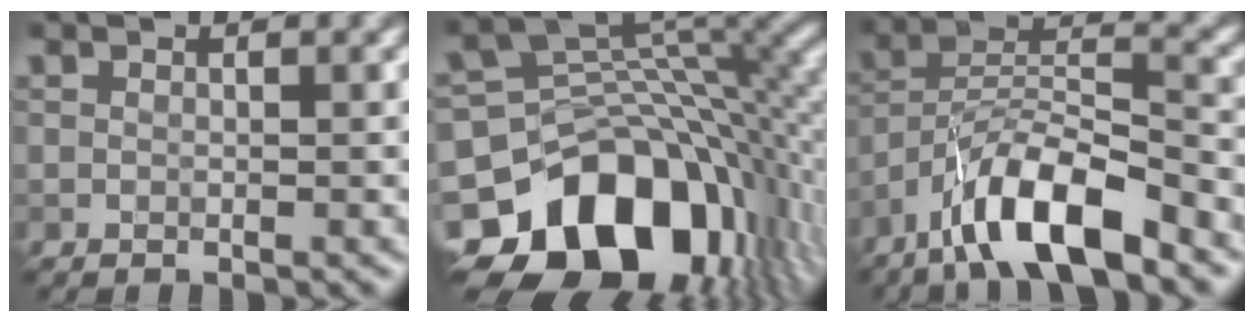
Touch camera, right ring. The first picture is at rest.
{"total": 15.4, "force": [-6.8, 10.5, 9.1], "torque": [-0.162, -0.005, -0.111]}
{"total": 9.1, "force": [-6.2, 2.4, 6.2], "torque": [-0.103, 0.012, -0.114]}